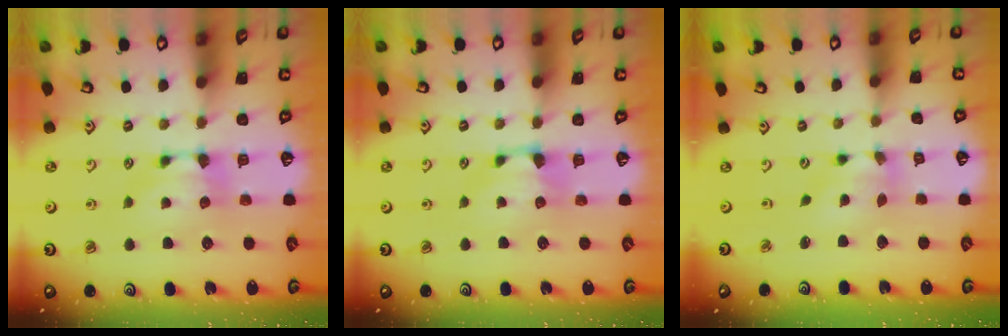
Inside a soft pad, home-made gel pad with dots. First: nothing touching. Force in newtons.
{"total": 0.9, "press": 0.2, "slide": 0.9}
{"total": 4.0, "press": 3.6, "slide": 1.9}